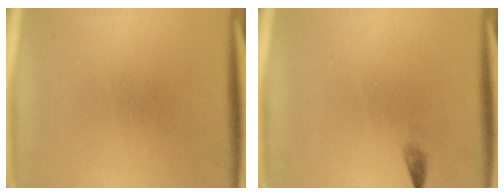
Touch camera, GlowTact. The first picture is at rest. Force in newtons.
{"total": 0.7}